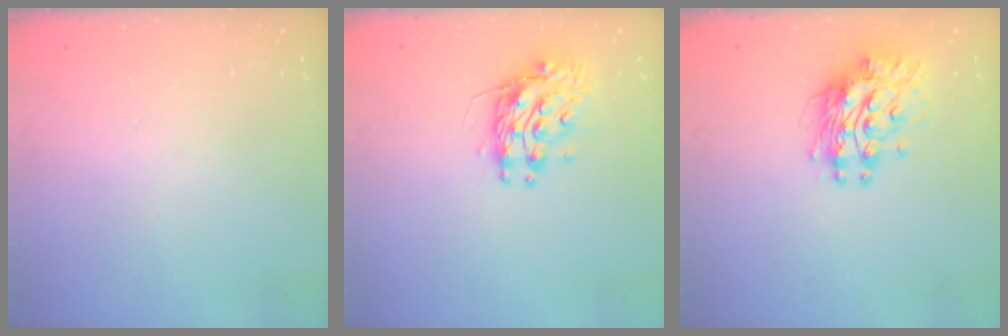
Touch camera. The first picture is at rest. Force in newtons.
{"total": 10.6, "press": 10.5, "slide": 0.8}
{"total": 11.5, "press": 11.5, "slide": 1.0}